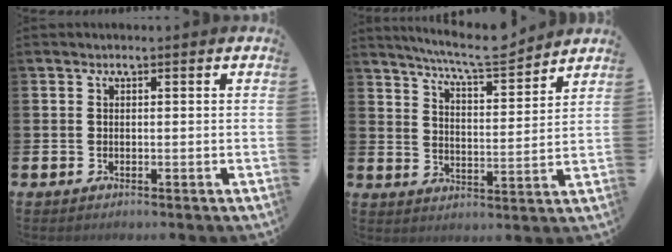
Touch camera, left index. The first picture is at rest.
{"total": 7.7, "force": [7.3, 0.3, 2.5], "torque": [-0.071, -0.043, 0.130]}